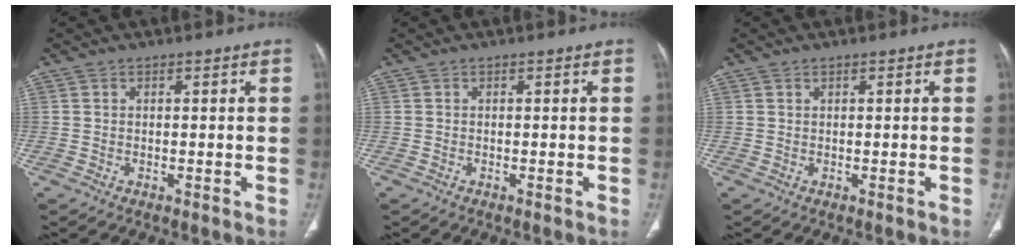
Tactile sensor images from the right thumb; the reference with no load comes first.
{"total": 0.0}
{"total": 0.0}